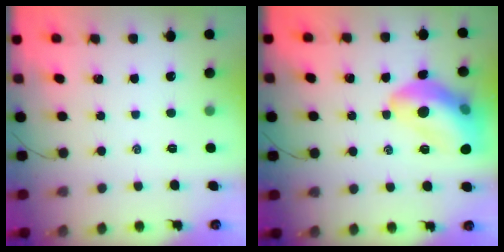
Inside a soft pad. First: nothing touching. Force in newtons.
{"total": 15.9, "press": 15.7, "slide": 2.2}